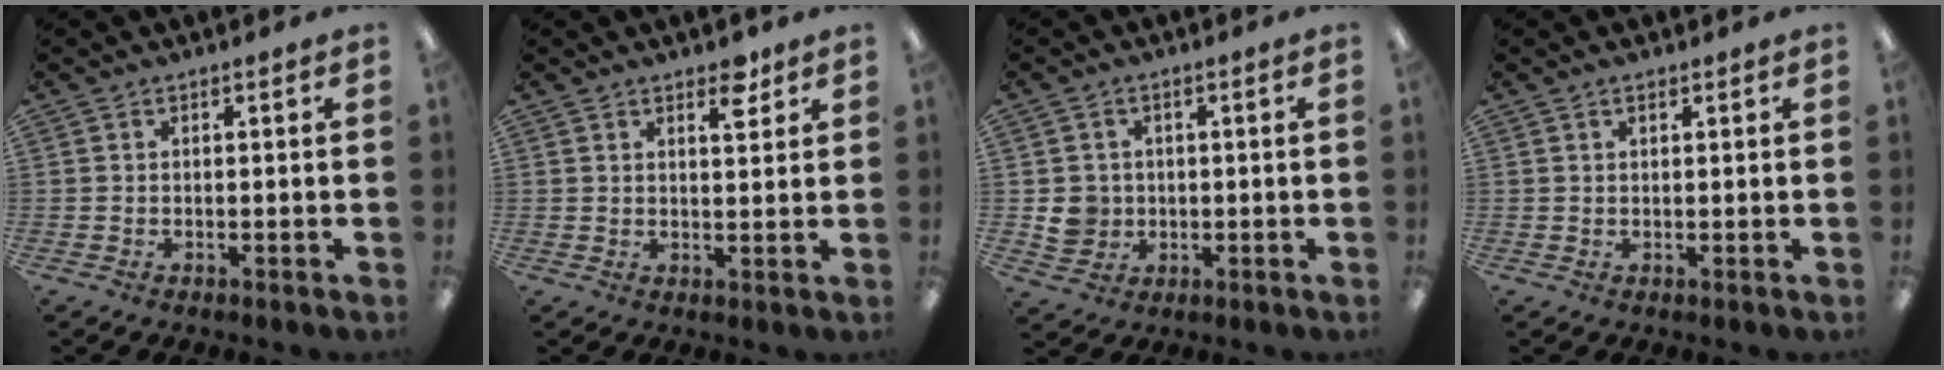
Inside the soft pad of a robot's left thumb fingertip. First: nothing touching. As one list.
[{"total": 4.6, "force": [3.3, 1.8, 2.5], "torque": [-0.017, -0.018, 0.051]}, {"total": 5.0, "force": [0.1, 4.9, 1.2], "torque": [-0.013, 0.006, 0.005]}, {"total": 1.1, "force": [0.8, 0.4, 0.7], "torque": [-0.016, 0.001, 0.014]}]